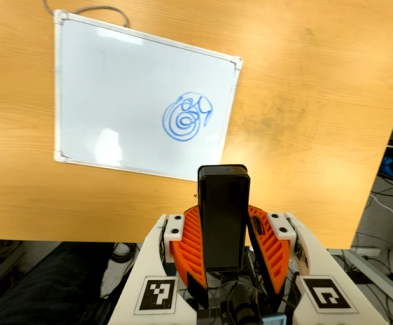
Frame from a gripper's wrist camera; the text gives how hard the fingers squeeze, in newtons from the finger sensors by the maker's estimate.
{"total": 4.6, "left": 4.5, "right": 4.7}